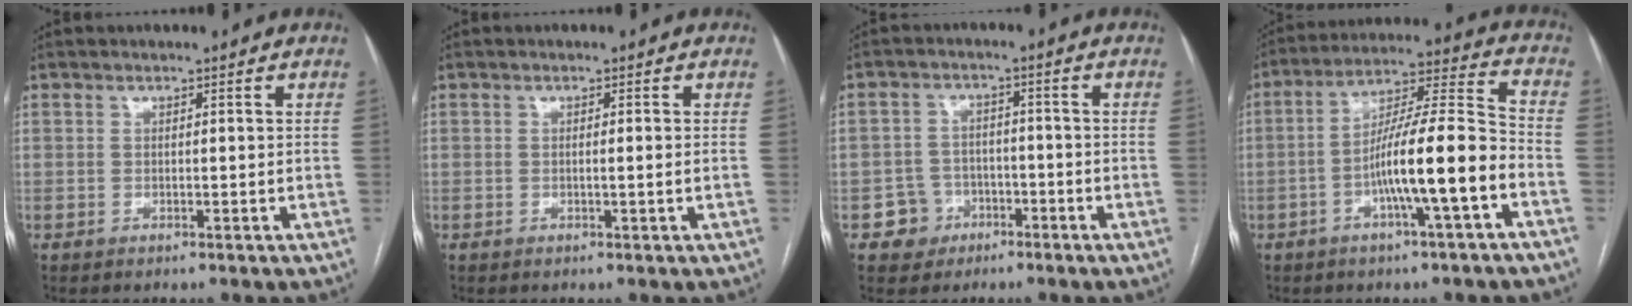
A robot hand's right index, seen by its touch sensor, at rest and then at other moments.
{"total": 1.0, "force": [-0.2, -0.2, 1.0], "torque": [-0.015, -0.001, -0.002]}
{"total": 5.0, "force": [-2.4, 4.3, 0.2], "torque": [0.006, 0.016, -0.036]}
{"total": 13.4, "force": [-4.7, 0.1, 12.6], "torque": [-0.219, 0.016, -0.081]}